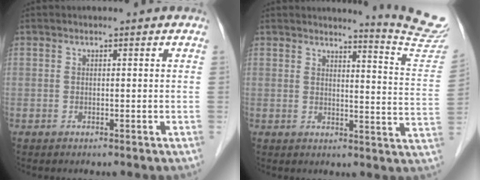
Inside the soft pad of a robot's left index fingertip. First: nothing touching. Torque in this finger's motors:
{"motor_torque": [0.18, -0.66, 0.01, 0.00]}